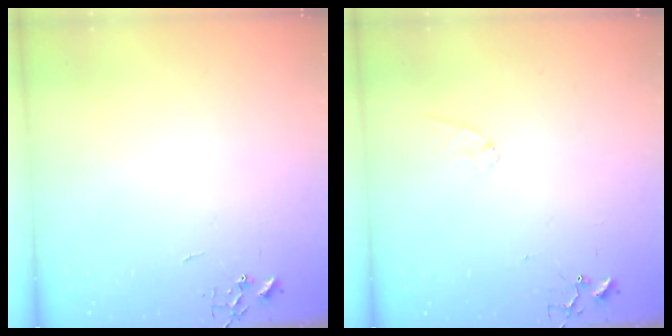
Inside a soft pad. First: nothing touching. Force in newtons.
{"total": 6.8, "press": 6.8, "slide": 0.7}